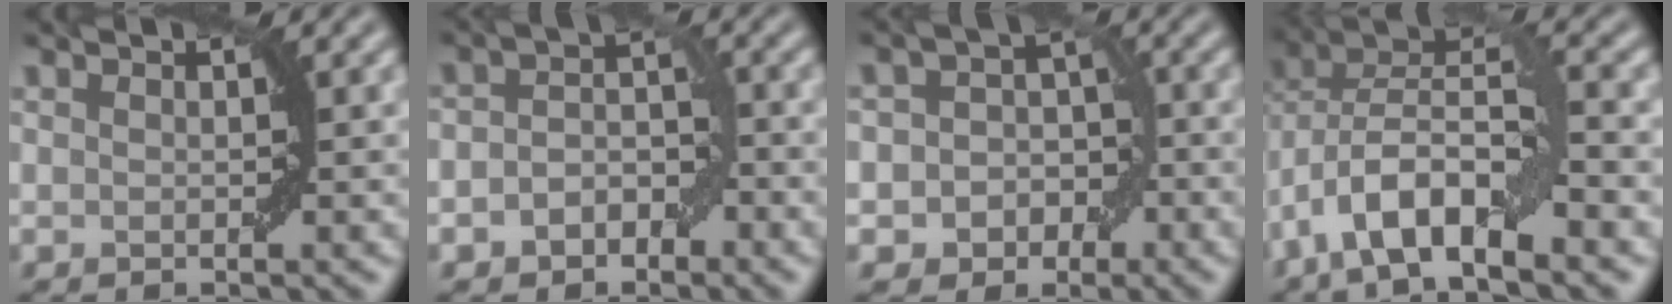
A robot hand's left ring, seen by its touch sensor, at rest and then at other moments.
{"total": 3.2, "force": [-1.4, 2.3, 1.7], "torque": [-0.022, 0.007, -0.028]}
{"total": 5.2, "force": [-1.7, 4.5, 1.9], "torque": [-0.004, 0.018, -0.044]}
{"total": 8.1, "force": [-3.7, 3.1, 6.4], "torque": [-0.120, 0.012, -0.078]}